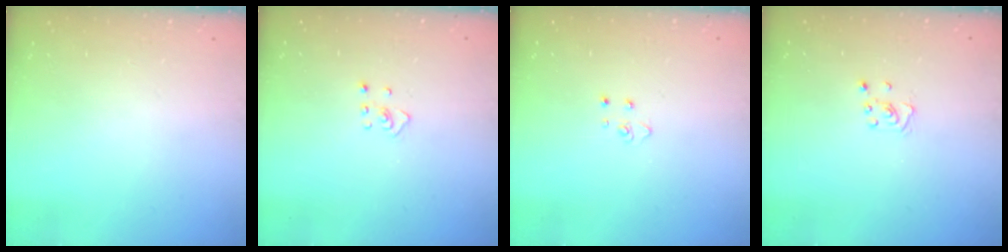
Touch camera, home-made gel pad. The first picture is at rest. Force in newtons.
{"total": 2.4, "press": 2.3, "slide": 0.4}
{"total": 3.2, "press": 3.2, "slide": 0.4}
{"total": 2.8, "press": 2.8, "slide": 0.3}